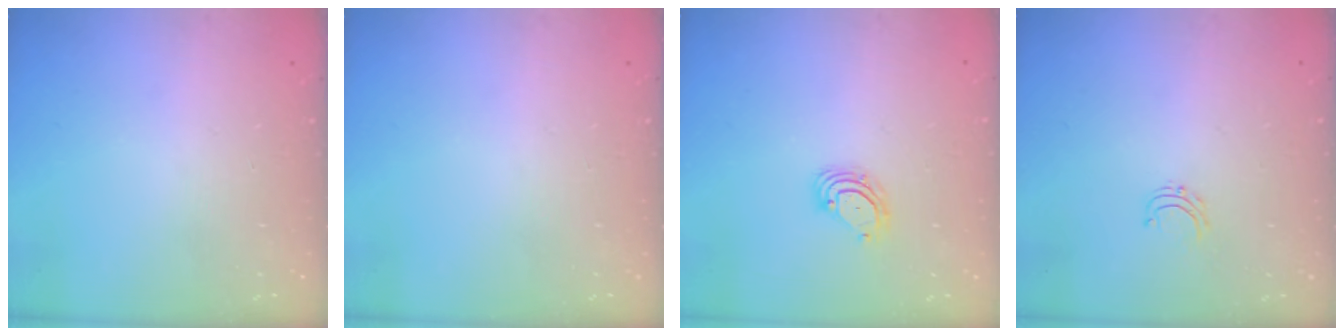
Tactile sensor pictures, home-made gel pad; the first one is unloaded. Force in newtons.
{"total": 0.0}
{"total": 3.9, "press": 3.9, "slide": 0.3}
{"total": 3.7, "press": 3.7, "slide": 0.3}